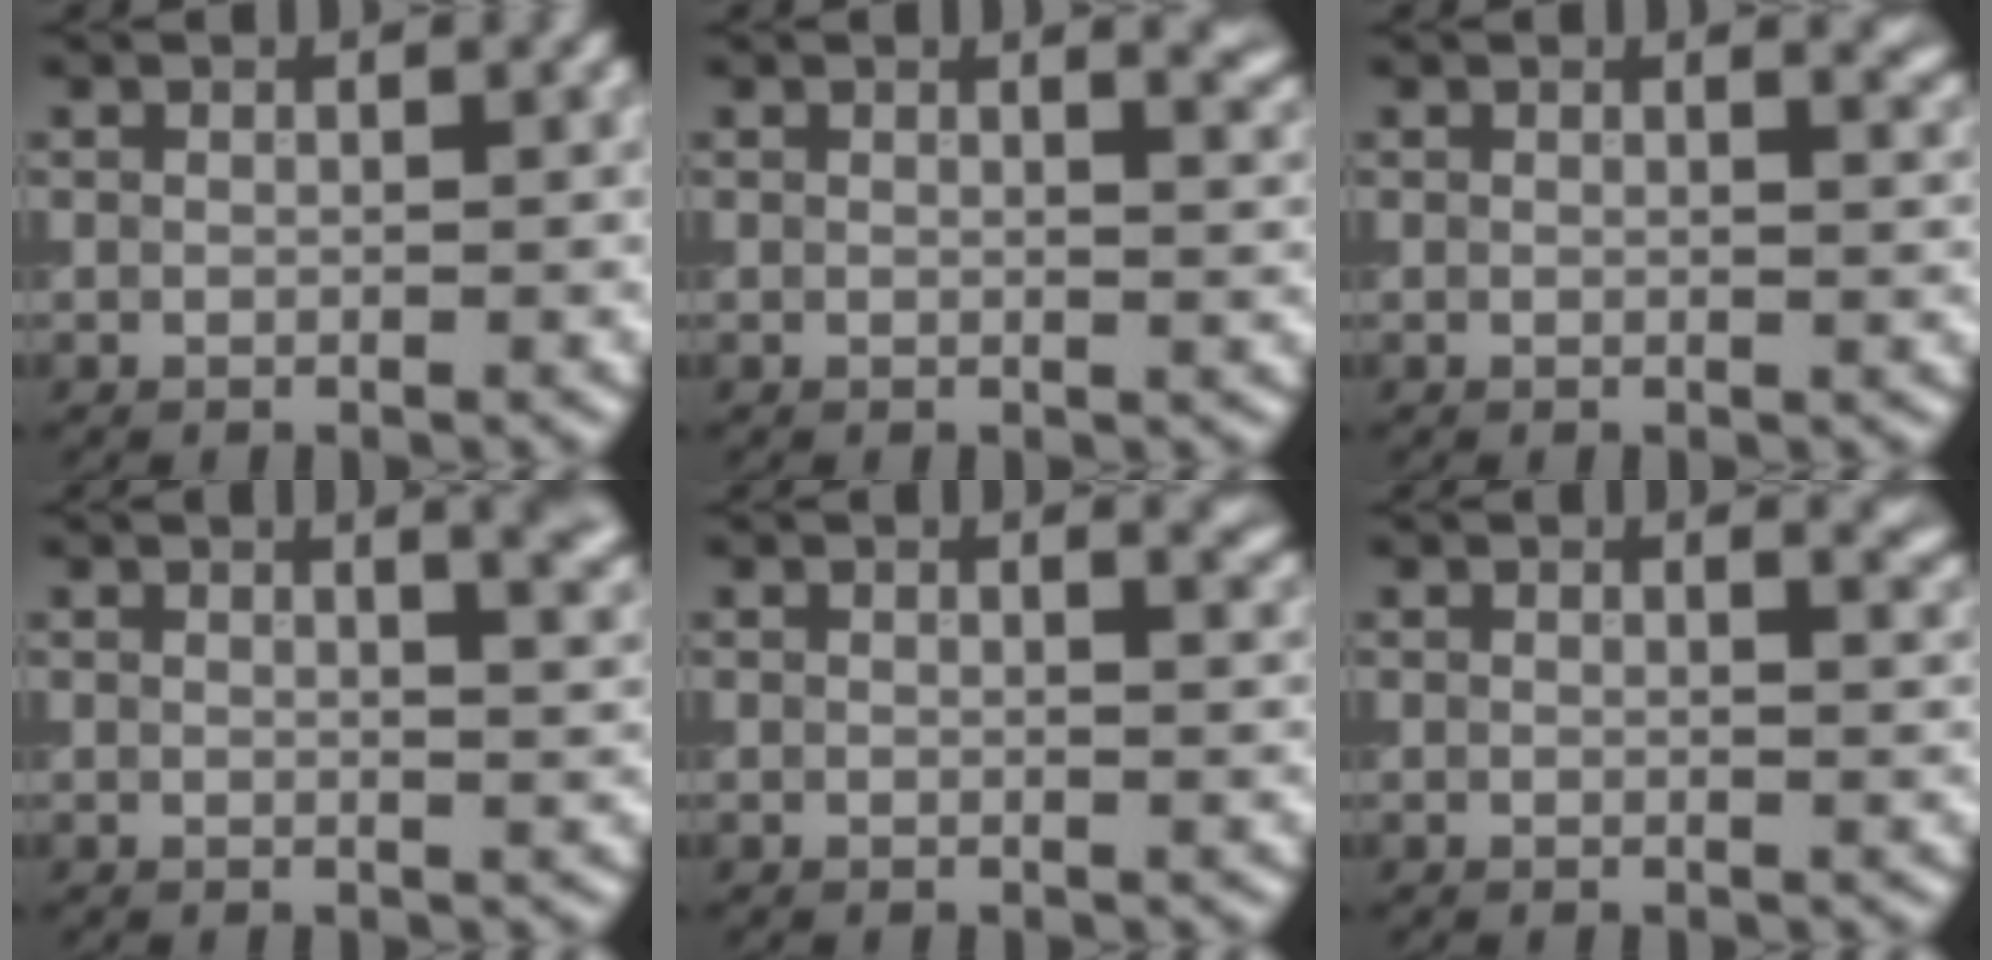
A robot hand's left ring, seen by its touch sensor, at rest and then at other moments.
{"total": 3.3, "force": [2.1, 1.5, 2.2], "torque": [0.002, 0.008, 0.016]}
{"total": 2.3, "force": [1.6, 0.9, 1.3], "torque": [0.000, 0.001, 0.016]}
{"total": 5.5, "force": [2.8, 2.4, 4.1], "torque": [-0.015, 0.027, 0.013]}
{"total": 2.5, "force": [1.7, 1.0, 1.5], "torque": [0.002, 0.003, 0.015]}
{"total": 2.6, "force": [1.8, 1.1, 1.6], "torque": [0.001, 0.003, 0.016]}